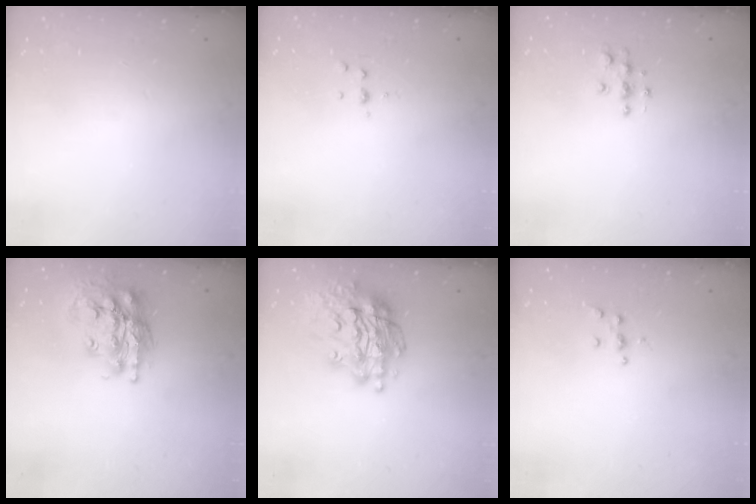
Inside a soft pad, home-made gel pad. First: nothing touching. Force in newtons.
{"total": 3.8, "press": 3.8, "slide": 0.4}
{"total": 5.1, "press": 5.1, "slide": 0.3}
{"total": 17.9, "press": 17.8, "slide": 1.9}
{"total": 18.9, "press": 18.8, "slide": 2.2}
{"total": 4.8, "press": 4.8, "slide": 0.6}